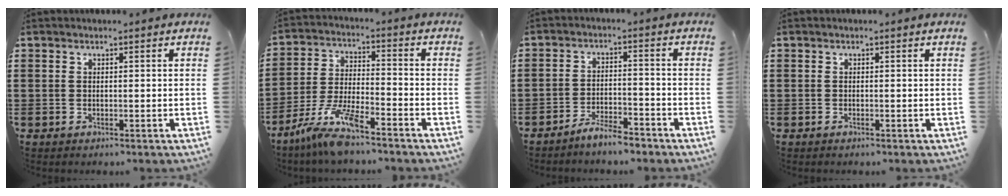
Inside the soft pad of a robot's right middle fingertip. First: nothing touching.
{"total": 8.5, "force": [-7.1, 0.6, 4.7], "torque": [-0.111, -0.010, -0.142]}
{"total": 4.2, "force": [-4.1, 0.4, 1.1], "torque": [-0.028, 0.006, -0.083]}
{"total": 0.0}